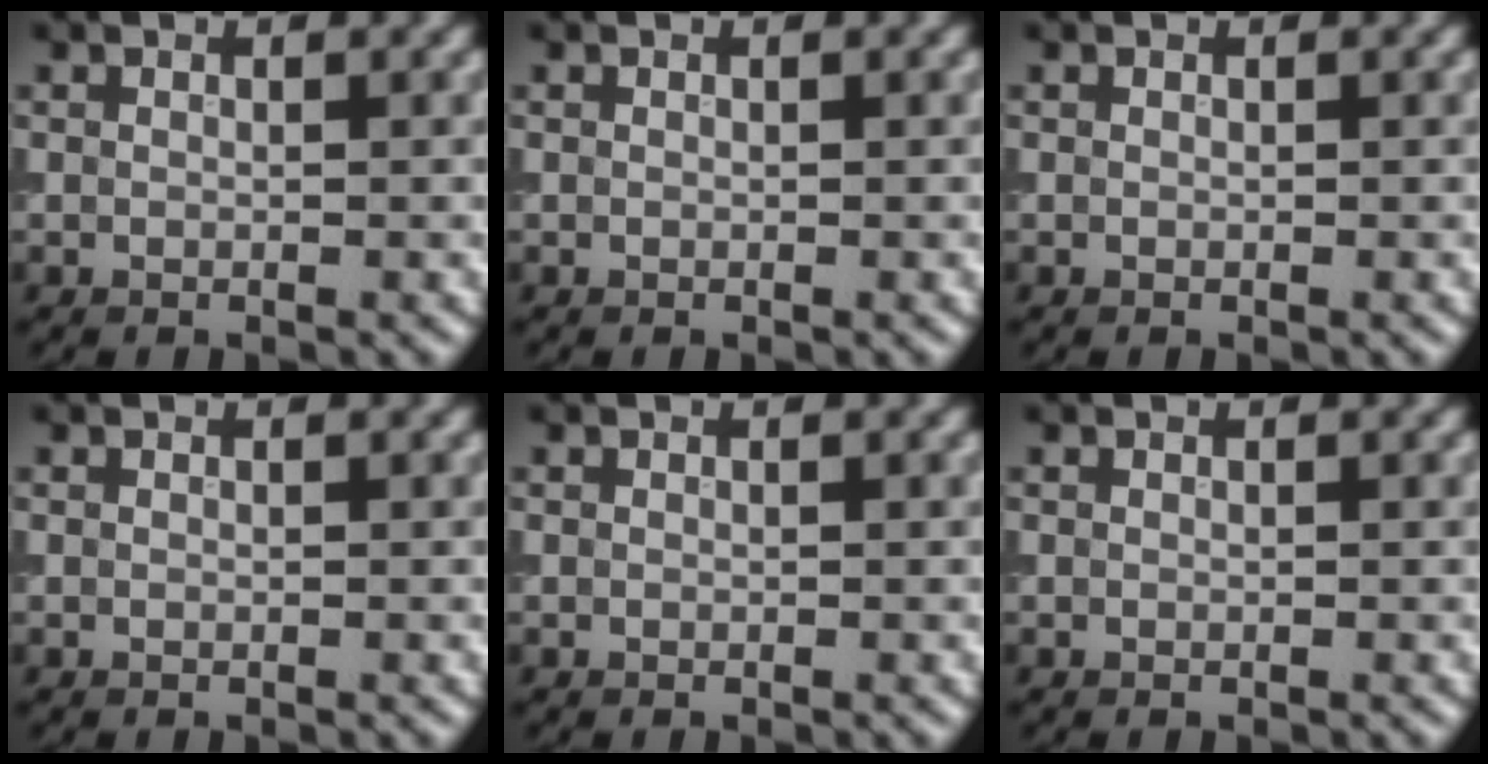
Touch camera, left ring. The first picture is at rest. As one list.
[{"total": 0.0}, {"total": 0.0}, {"total": 0.0}, {"total": 0.0}, {"total": 0.0}]